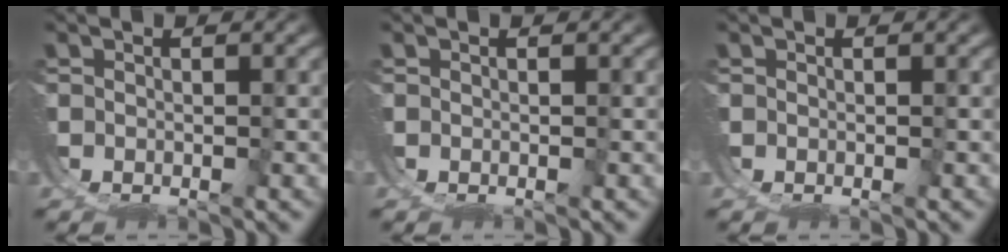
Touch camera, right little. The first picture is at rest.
{"total": 0.0}
{"total": 0.0}